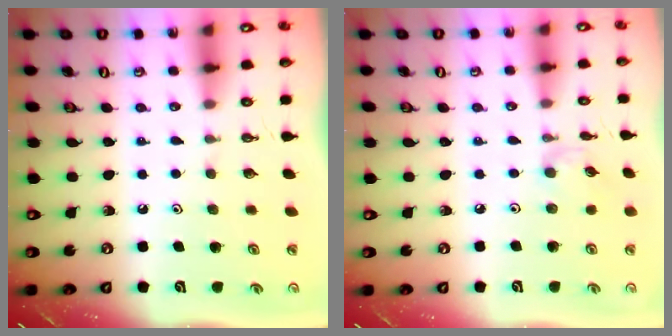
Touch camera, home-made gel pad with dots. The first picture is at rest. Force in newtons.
{"total": 1.5, "press": 1.5, "slide": 0.4}